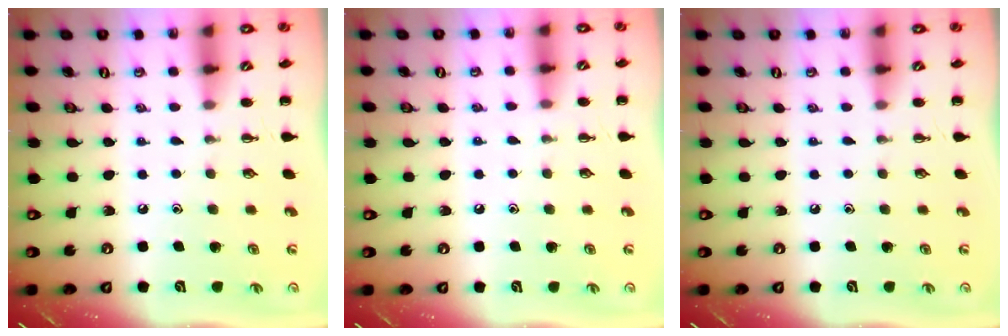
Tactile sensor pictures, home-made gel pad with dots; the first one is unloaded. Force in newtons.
{"total": 6.5, "press": 6.1, "slide": 2.2}
{"total": 0.0}